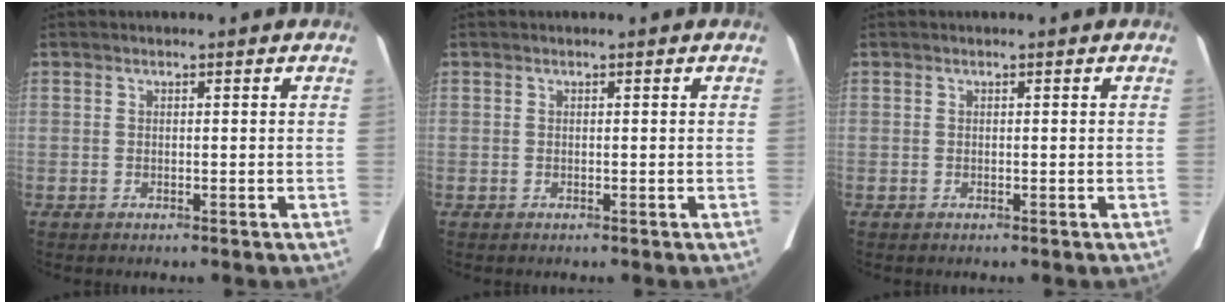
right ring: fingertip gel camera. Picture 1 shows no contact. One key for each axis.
{"total": 0.0}
{"total": 0.0}